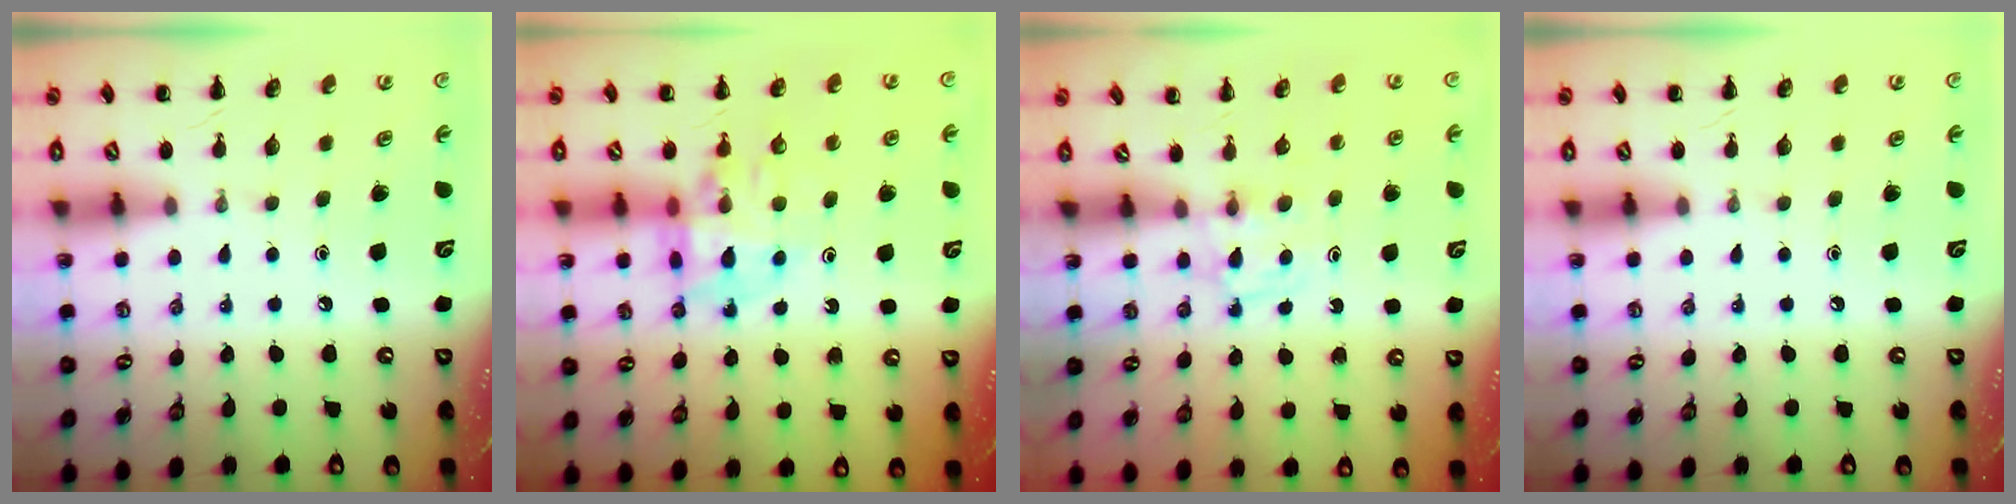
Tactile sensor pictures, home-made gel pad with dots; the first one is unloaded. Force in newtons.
{"total": 10.5, "press": 10.1, "slide": 2.8}
{"total": 2.8, "press": 2.5, "slide": 1.4}
{"total": 0.0}